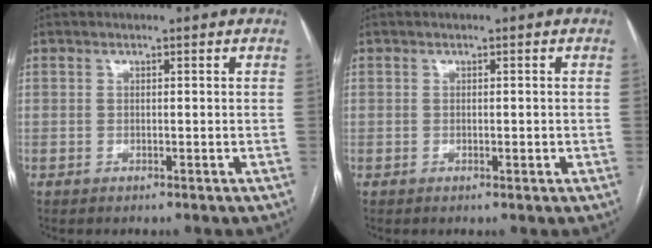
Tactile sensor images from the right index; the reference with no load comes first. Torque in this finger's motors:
{"motor_torque": [-0.01, 0.27, 0.10, 0.05]}